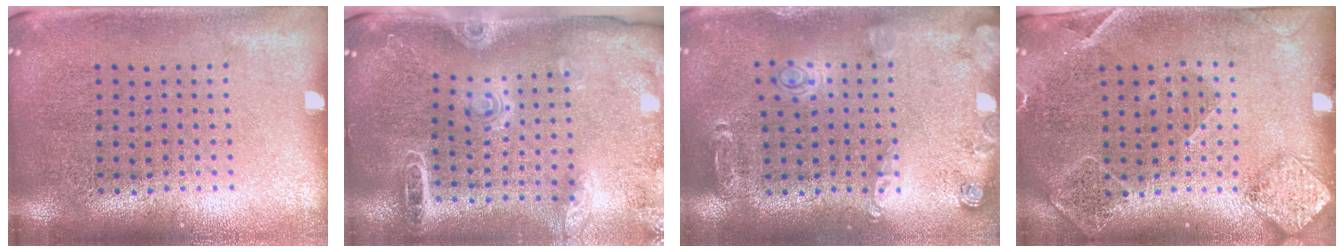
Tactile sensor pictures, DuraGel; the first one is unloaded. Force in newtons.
{"total": 1.9, "press": 1.9, "slide": 0.3}
{"total": 1.4, "press": 1.4, "slide": 0.4}
{"total": 1.6, "press": 1.6, "slide": 0.3}